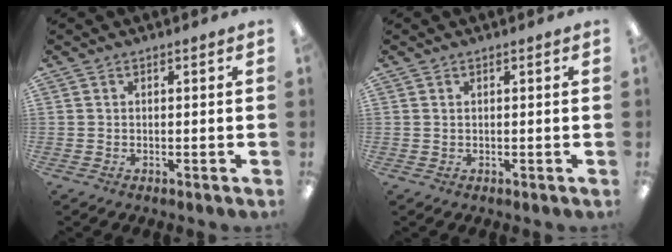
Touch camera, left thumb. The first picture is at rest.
{"total": 0.6, "force": [0.4, 0.3, 0.4], "torque": [-0.009, 0.002, 0.008]}